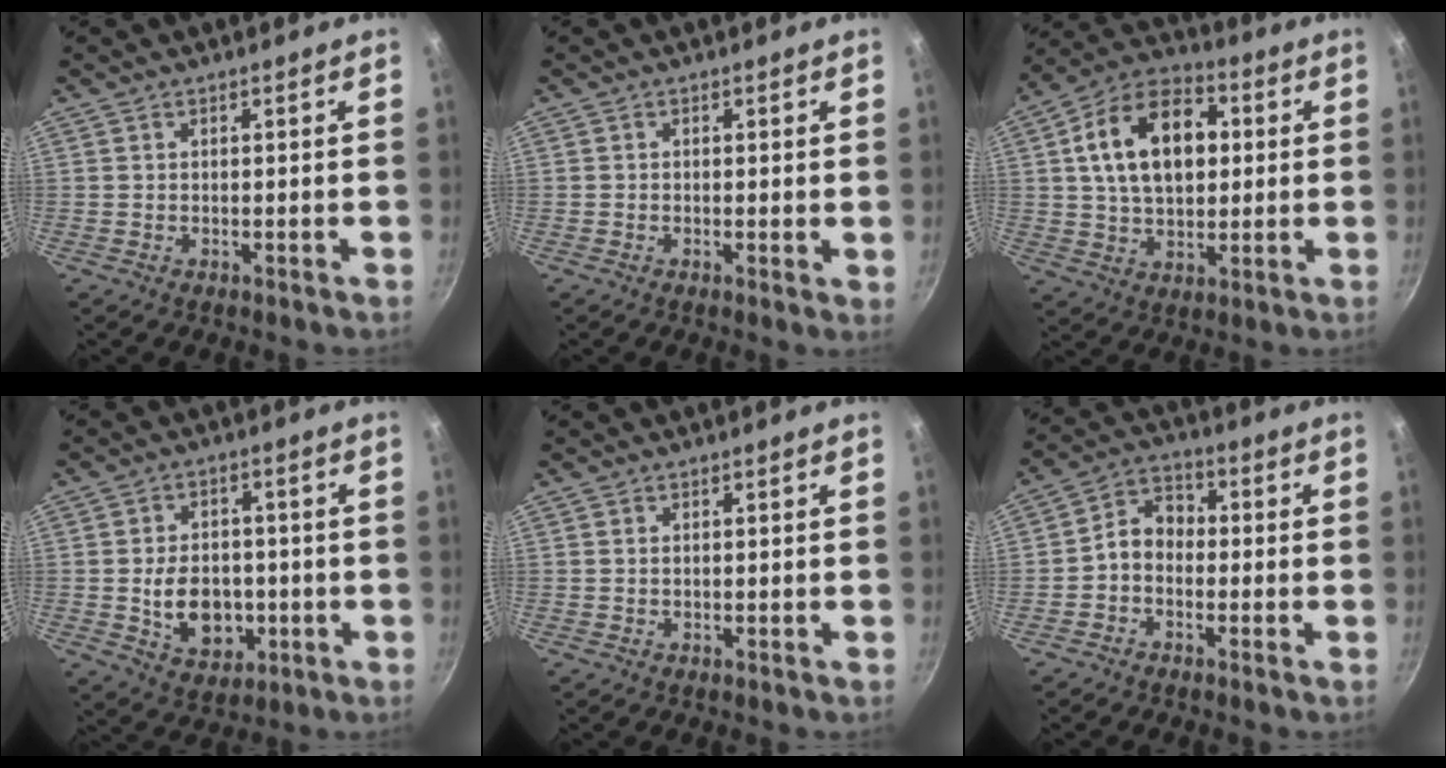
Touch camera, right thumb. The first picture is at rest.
{"total": 1.3, "force": [0.0, 0.4, 1.2], "torque": [-0.018, -0.003, -0.003]}
{"total": 17.6, "force": [3.2, 11.4, 13.0], "torque": [-0.189, 0.017, 0.043]}
{"total": 10.8, "force": [-1.6, 8.0, 7.1], "torque": [-0.078, 0.007, -0.016]}
{"total": 0.0}
{"total": 4.9, "force": [-1.2, 3.9, 2.9], "torque": [-0.033, 0.026, -0.036]}